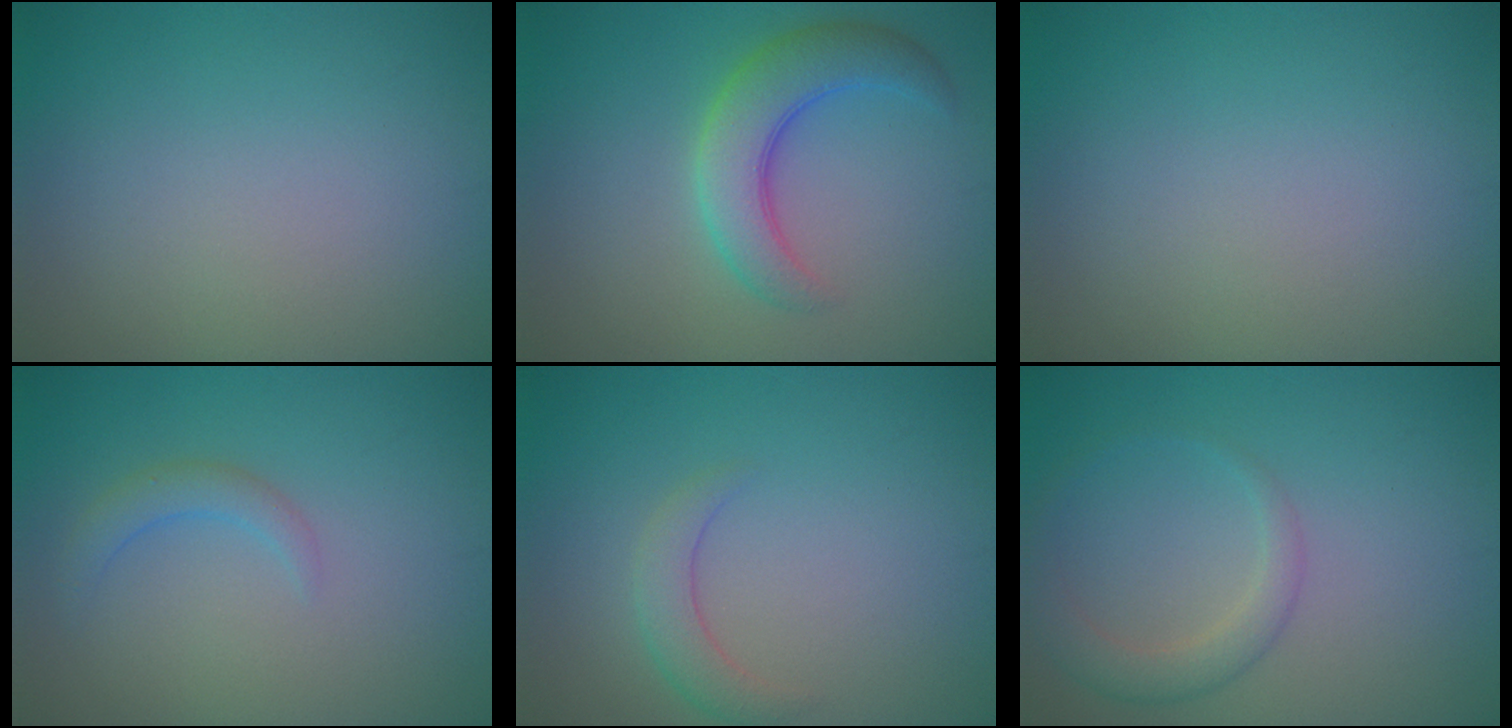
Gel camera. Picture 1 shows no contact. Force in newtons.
{"total": 5.0, "press": 5.0, "slide": 0.2}
{"total": 0.0}
{"total": 1.6, "press": 1.6, "slide": 0.2}
{"total": 2.0, "press": 2.0, "slide": 0.0}
{"total": 2.5, "press": 2.5, "slide": 0.1}